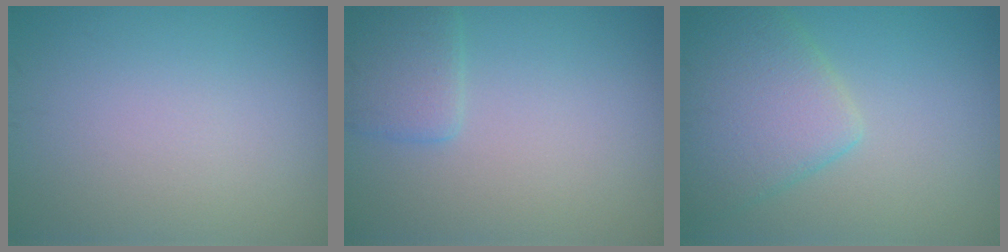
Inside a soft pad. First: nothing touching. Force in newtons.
{"total": 2.4, "press": 2.3, "slide": 0.2}
{"total": 5.4, "press": 5.4, "slide": 0.3}